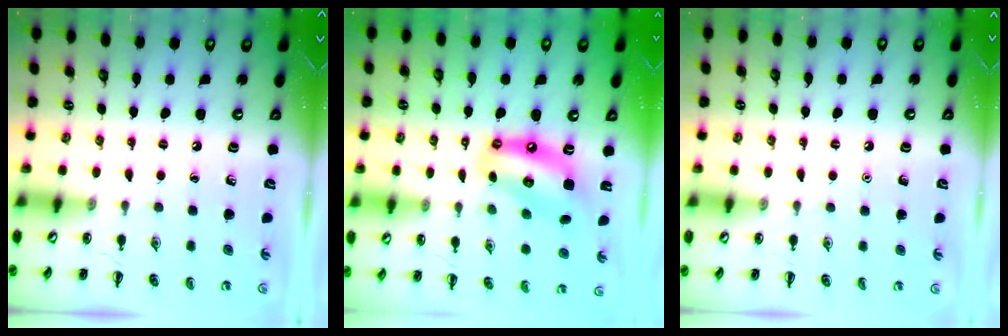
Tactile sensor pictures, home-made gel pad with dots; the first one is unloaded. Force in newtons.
{"total": 12.0, "press": 11.7, "slide": 2.6}
{"total": 1.6, "press": 1.6, "slide": 0.1}